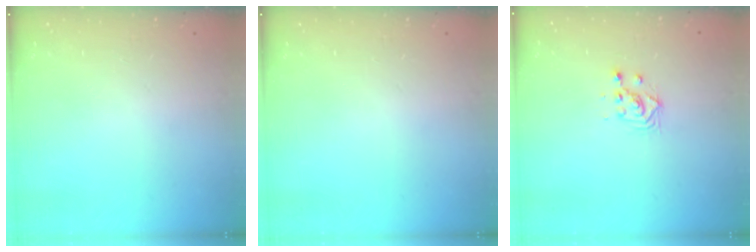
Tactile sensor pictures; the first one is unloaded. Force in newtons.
{"total": 0.0}
{"total": 2.8, "press": 2.8, "slide": 0.1}